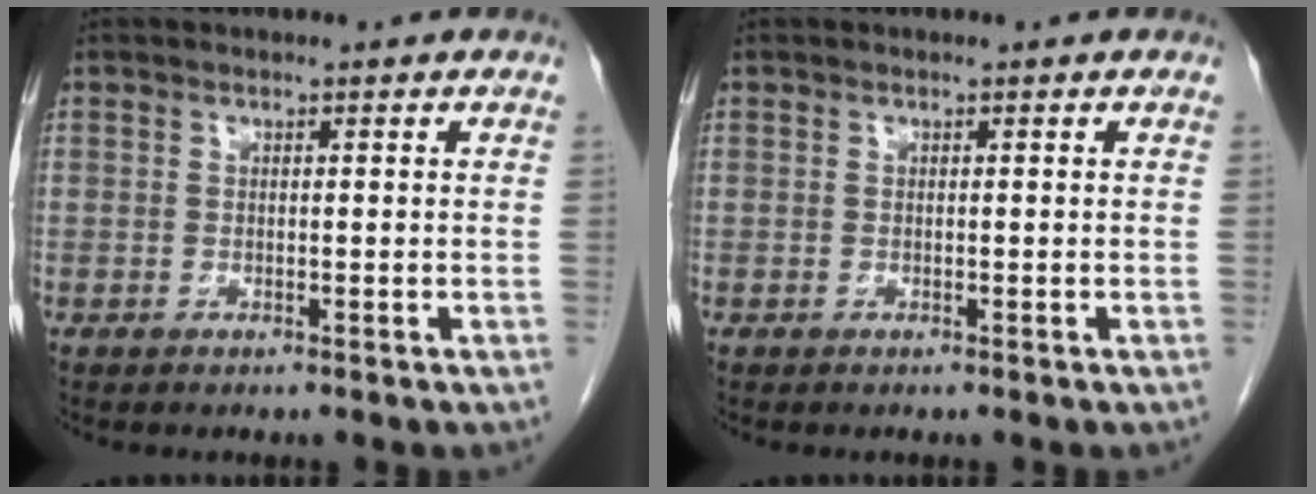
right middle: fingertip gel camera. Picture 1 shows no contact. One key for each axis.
{"total": 0.0}